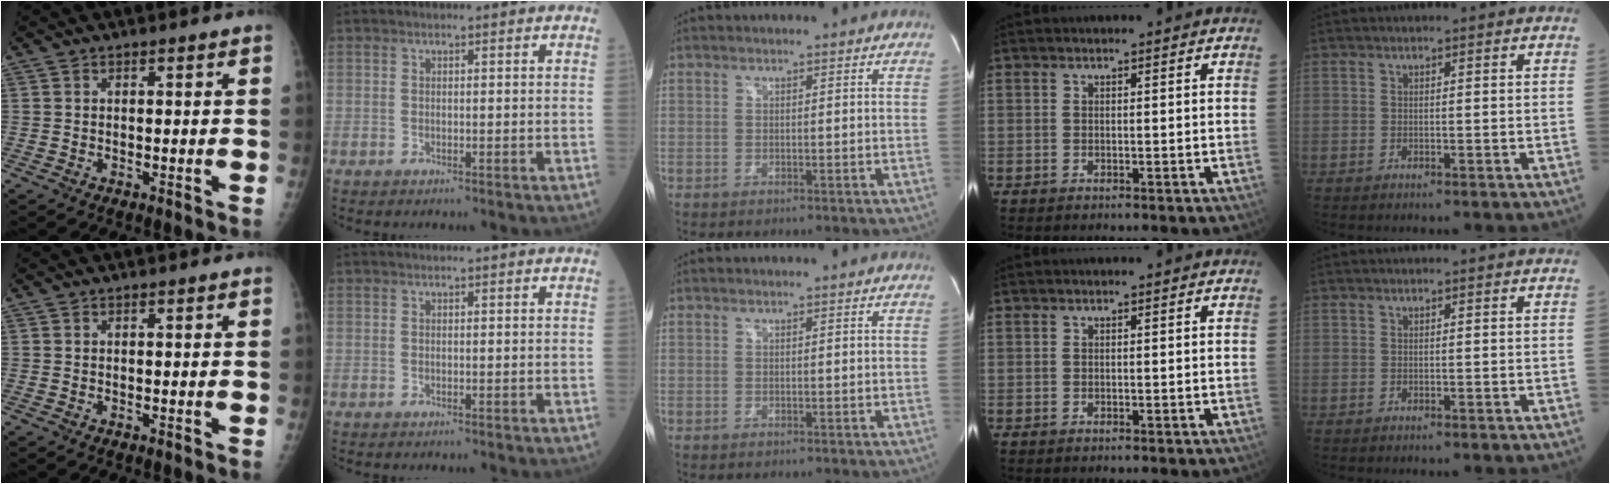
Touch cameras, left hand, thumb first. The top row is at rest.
{}